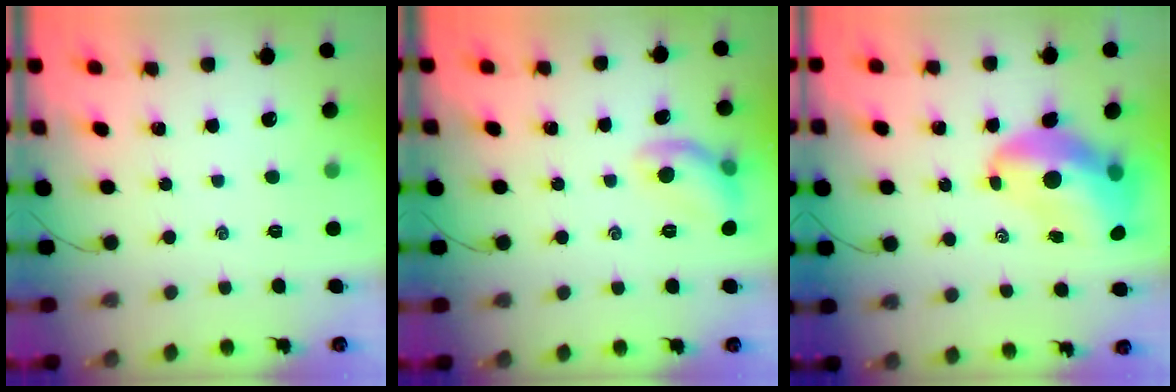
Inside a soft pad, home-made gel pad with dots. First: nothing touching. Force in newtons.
{"total": 8.4, "press": 8.3, "slide": 1.4}
{"total": 13.8, "press": 13.3, "slide": 3.7}